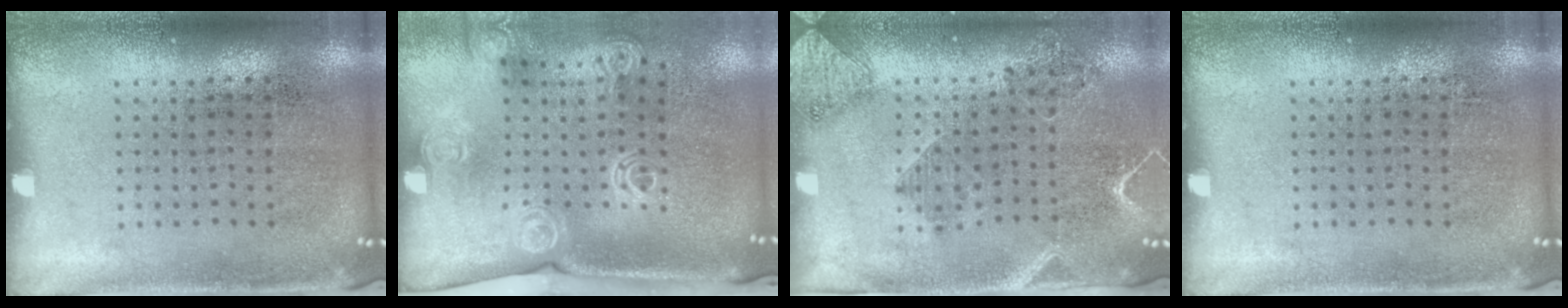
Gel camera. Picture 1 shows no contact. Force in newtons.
{"total": 2.0, "press": 1.6, "slide": 1.3}
{"total": 1.9, "press": 1.7, "slide": 0.9}
{"total": 0.0}